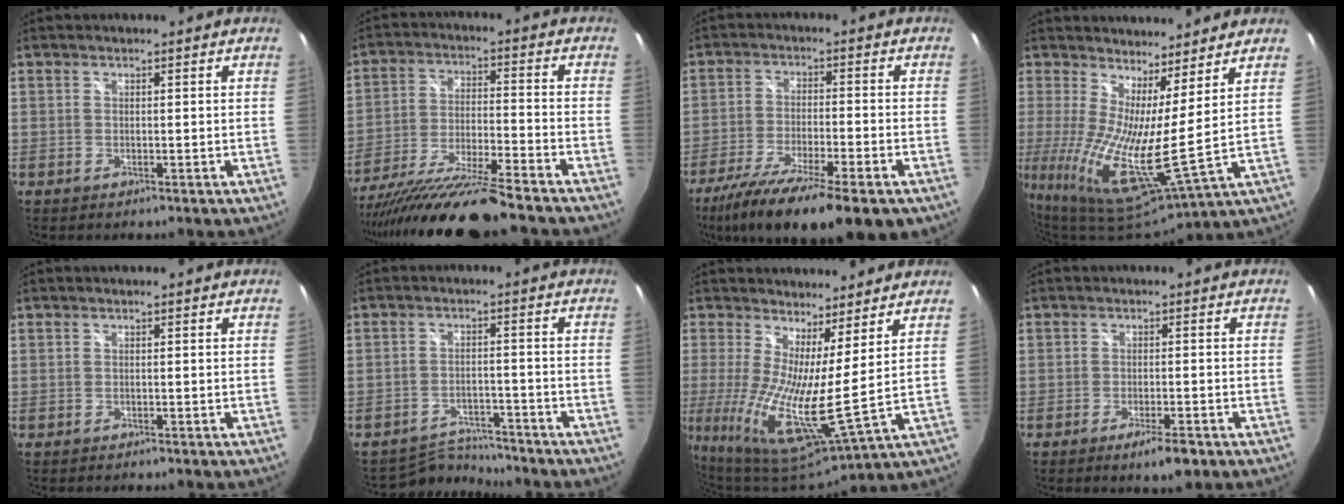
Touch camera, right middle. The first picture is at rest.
{"total": 17.4, "force": [-15.0, 0.0, 8.9], "torque": [-0.179, -0.042, -0.261]}
{"total": 18.9, "force": [-13.4, 3.9, 12.7], "torque": [-0.240, -0.047, -0.219]}
{"total": 14.6, "force": [4.6, 2.0, 13.7], "torque": [-0.236, -0.023, 0.078]}
{"total": 0.7, "force": [-0.6, 0.2, 0.2], "torque": [-0.006, -0.004, -0.010]}
{"total": 6.5, "force": [-6.4, 1.1, -0.2], "torque": [-0.014, 0.008, -0.104]}
{"total": 13.8, "force": [3.4, 2.0, 13.3], "torque": [-0.241, -0.035, 0.057]}
{"total": 4.5, "force": [-2.9, 1.1, 3.3], "torque": [-0.062, -0.001, -0.042]}